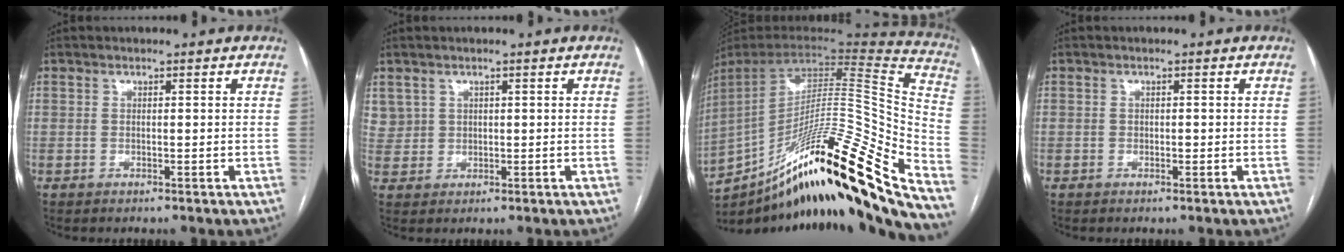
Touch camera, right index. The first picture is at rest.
{"total": 3.8, "force": [1.9, 3.3, 0.1], "torque": [0.005, 0.012, 0.040]}
{"total": 35.7, "force": [-24.5, 1.6, 25.9], "torque": [-0.322, -0.021, -0.374]}
{"total": 0.7, "force": [-0.1, 0.5, 0.5], "torque": [-0.004, 0.002, -0.002]}